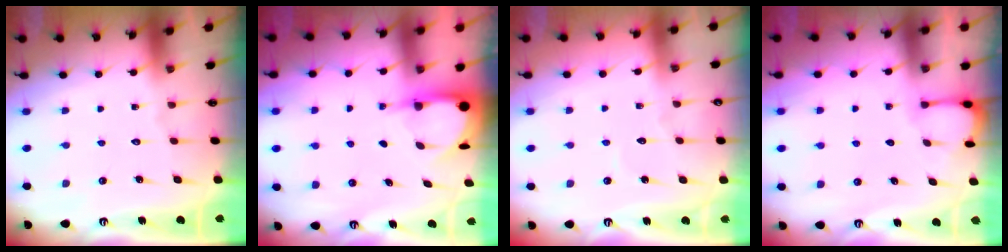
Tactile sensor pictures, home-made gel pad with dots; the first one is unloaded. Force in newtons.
{"total": 3.9, "press": 3.9, "slide": 0.3}
{"total": 2.6, "press": 2.6, "slide": 0.3}
{"total": 1.7, "press": 1.7, "slide": 0.1}